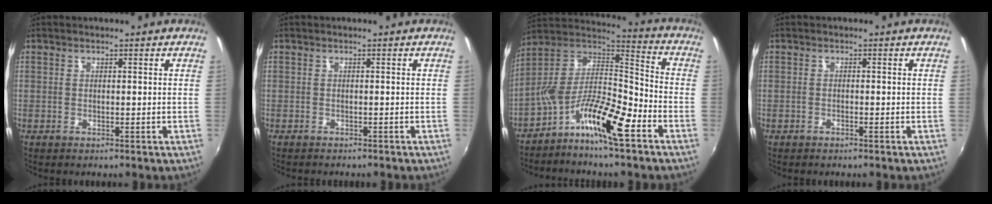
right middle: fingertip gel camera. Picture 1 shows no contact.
{"total": 2.0, "force": [-1.9, 0.5, 0.6], "torque": [-0.018, -0.012, -0.028]}
{"total": 12.9, "force": [-7.4, 3.1, 10.0], "torque": [-0.185, 0.002, -0.147]}
{"total": 0.8, "force": [-0.7, 0.2, 0.4], "torque": [-0.008, -0.001, -0.015]}